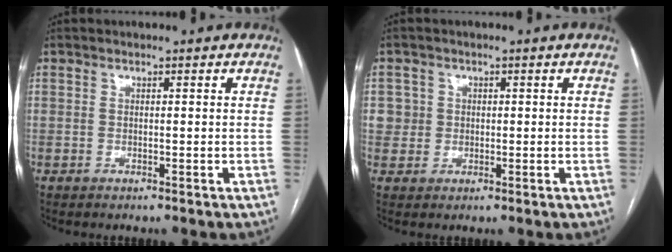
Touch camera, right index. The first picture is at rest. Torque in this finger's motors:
{"motor_torque": [0.21, 0.19, 0.04, 0.01]}